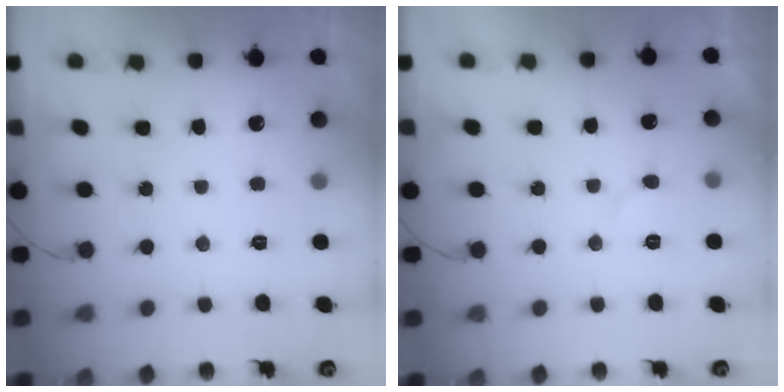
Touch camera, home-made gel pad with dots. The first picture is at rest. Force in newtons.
{"total": 5.8, "press": 5.8, "slide": 0.7}